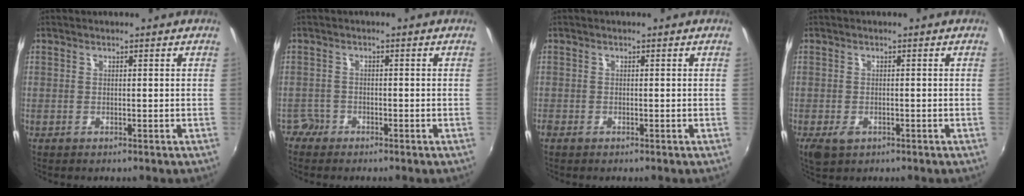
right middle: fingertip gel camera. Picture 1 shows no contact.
{"total": 2.4, "force": [-1.9, 1.4, -0.3], "torque": [0.002, 0.002, -0.041]}
{"total": 0.7, "force": [-0.6, 0.3, 0.1], "torque": [-0.004, -0.005, -0.015]}
{"total": 3.1, "force": [-1.7, 1.9, 1.8], "torque": [-0.036, -0.011, -0.026]}